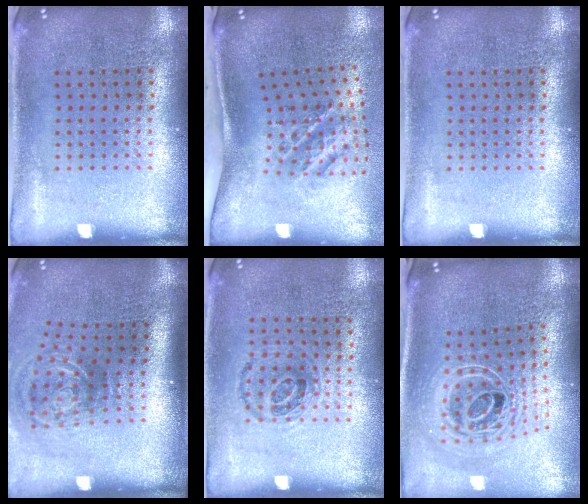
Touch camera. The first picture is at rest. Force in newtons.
{"total": 1.9, "press": 1.3, "slide": 1.5}
{"total": 0.0}
{"total": 2.1, "press": 1.2, "slide": 1.7}
{"total": 0.9, "press": 0.7, "slide": 0.5}
{"total": 2.7, "press": 1.9, "slide": 1.9}